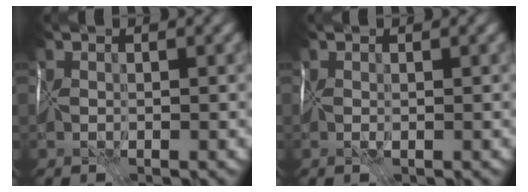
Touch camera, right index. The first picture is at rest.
{"total": 0.0}